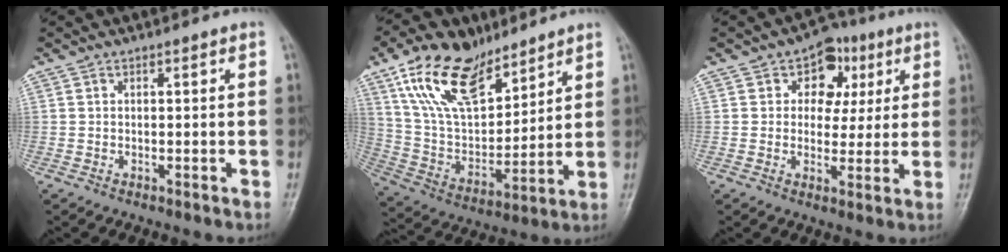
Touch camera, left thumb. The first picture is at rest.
{"total": 19.4, "force": [12.4, 9.8, 11.3], "torque": [-0.164, -0.048, 0.241]}
{"total": 8.9, "force": [3.1, 7.0, 4.5], "torque": [-0.009, -0.001, 0.038]}